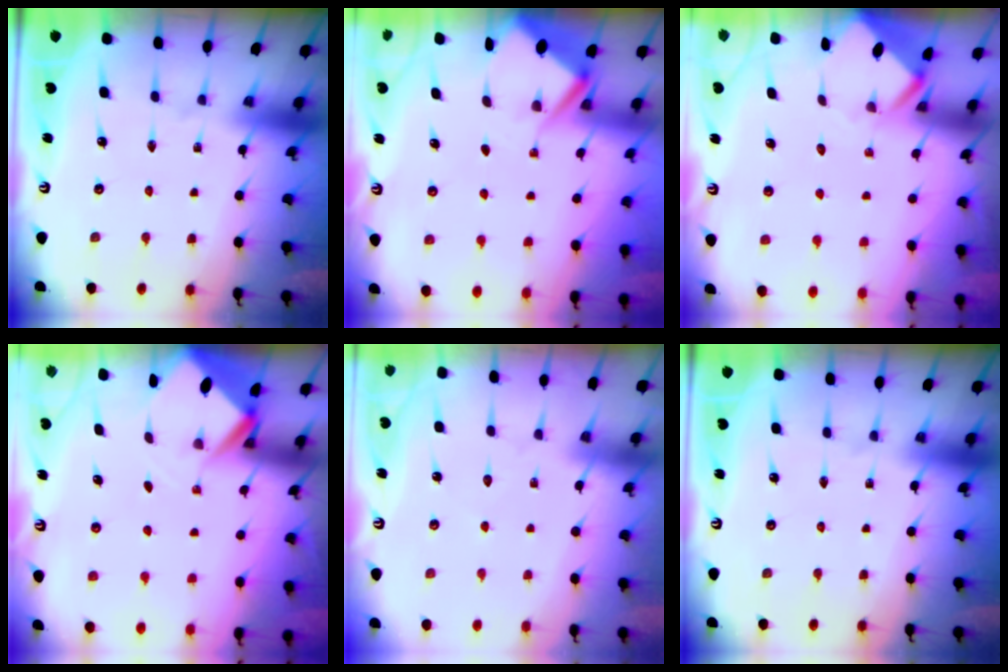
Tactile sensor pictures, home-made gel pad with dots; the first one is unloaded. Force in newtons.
{"total": 3.8, "press": 3.8, "slide": 0.4}
{"total": 3.4, "press": 3.4, "slide": 0.1}
{"total": 2.7, "press": 2.7, "slide": 0.1}
{"total": 2.5, "press": 2.5, "slide": 0.4}
{"total": 0.0}